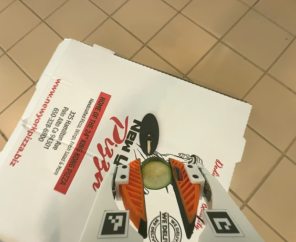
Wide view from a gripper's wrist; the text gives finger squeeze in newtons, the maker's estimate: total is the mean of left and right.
{"total": 8.0, "left": 7.8, "right": 8.1}